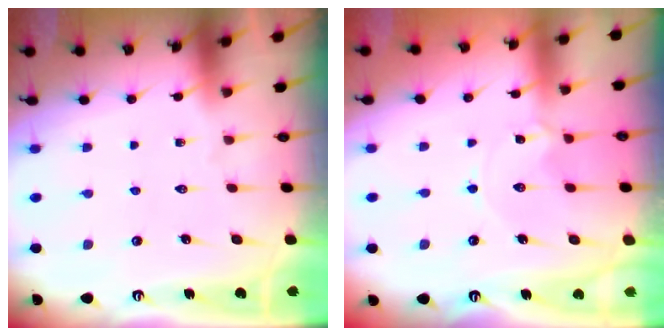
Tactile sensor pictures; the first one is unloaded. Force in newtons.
{"total": 1.1, "press": 1.0, "slide": 0.1}